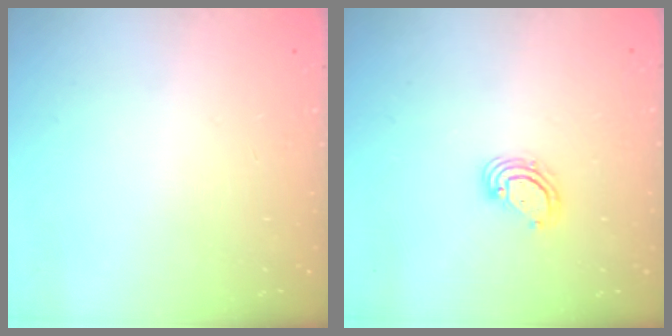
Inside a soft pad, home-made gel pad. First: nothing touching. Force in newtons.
{"total": 4.1, "press": 4.1, "slide": 0.4}